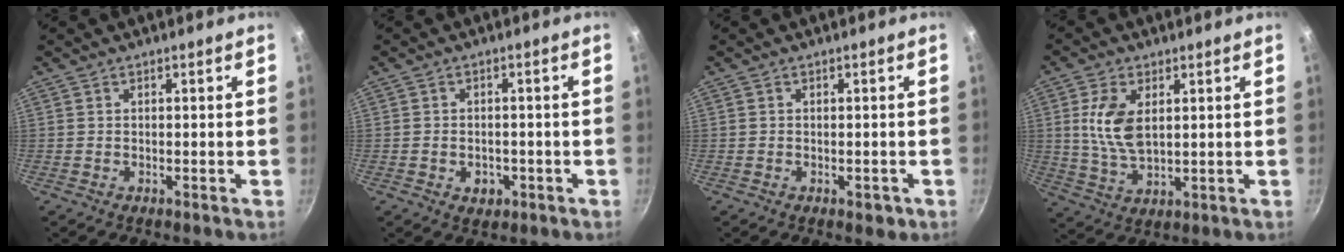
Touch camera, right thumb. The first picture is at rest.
{"total": 3.6, "force": [-1.3, 2.8, 1.9], "torque": [-0.020, 0.011, -0.011]}
{"total": 2.0, "force": [-0.8, 1.3, 1.3], "torque": [-0.012, 0.004, -0.009]}
{"total": 11.3, "force": [2.5, 6.4, 9.0], "torque": [-0.172, -0.016, 0.054]}